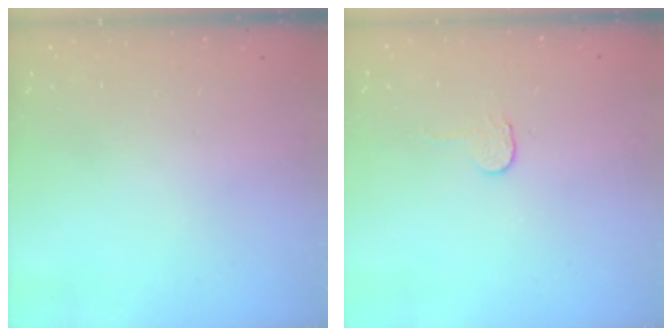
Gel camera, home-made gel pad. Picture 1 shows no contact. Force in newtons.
{"total": 2.7, "press": 2.7, "slide": 0.2}